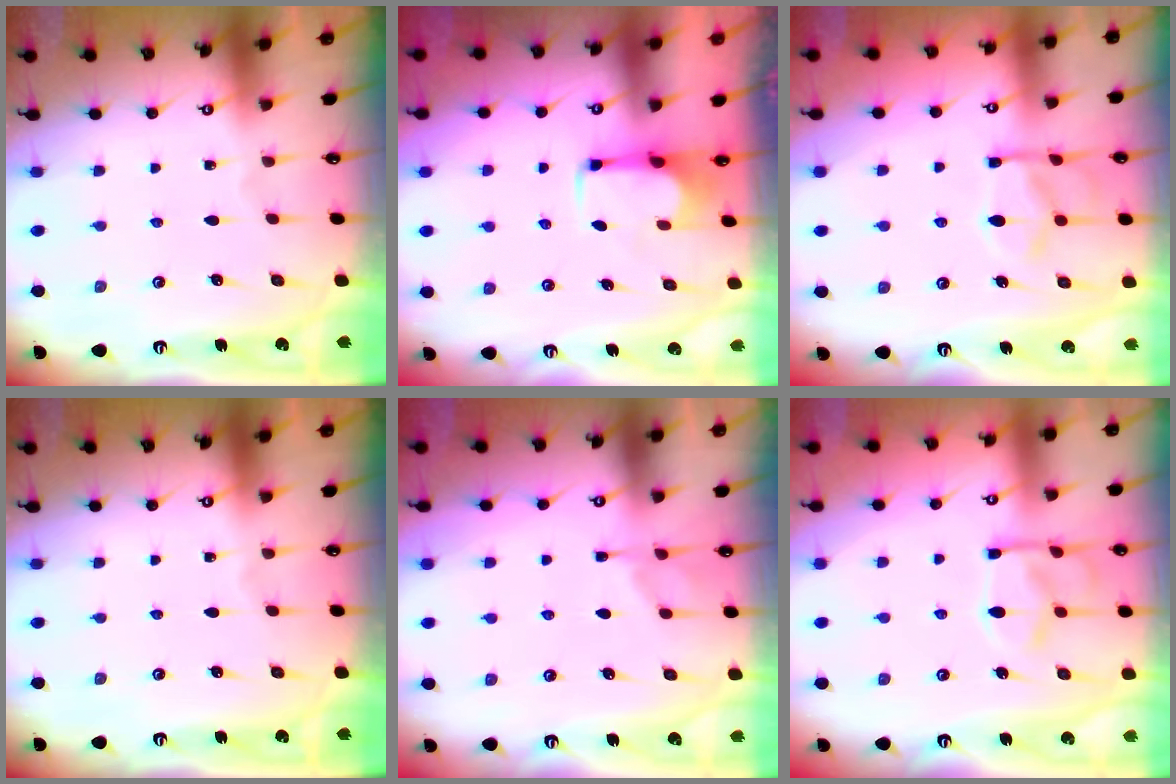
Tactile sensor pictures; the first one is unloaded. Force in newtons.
{"total": 2.8, "press": 2.5, "slide": 1.1}
{"total": 6.9, "press": 6.7, "slide": 1.7}
{"total": 0.0}
{"total": 0.9, "press": 0.1, "slide": 0.9}
{"total": 12.7, "press": 12.7, "slide": 1.2}